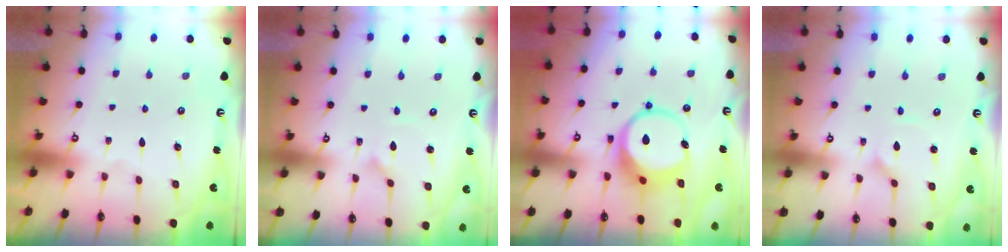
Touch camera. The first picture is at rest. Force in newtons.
{"total": 1.5, "press": 1.5, "slide": 0.1}
{"total": 9.9, "press": 9.8, "slide": 1.2}
{"total": 1.9, "press": 1.9, "slide": 0.2}